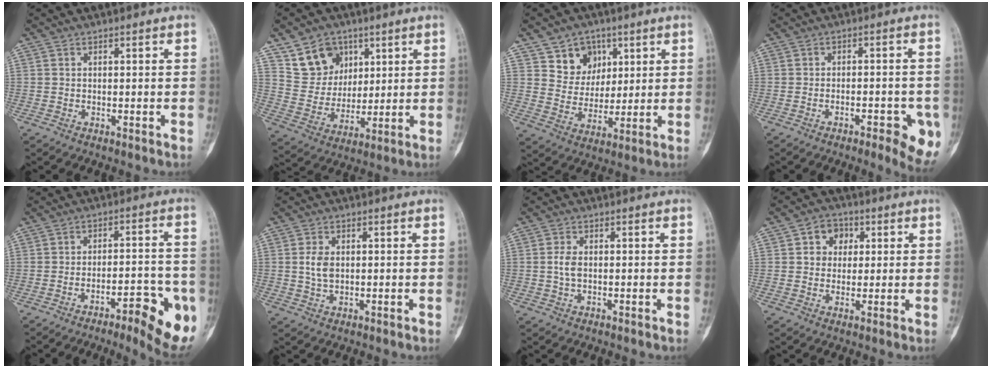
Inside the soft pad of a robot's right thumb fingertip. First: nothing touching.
{"total": 11.3, "force": [6.3, 8.7, 3.5], "torque": [-0.028, -0.035, 0.128]}
{"total": 9.2, "force": [4.7, 7.5, 2.3], "torque": [0.003, -0.025, 0.088]}
{"total": 8.4, "force": [-3.9, 2.7, 6.9], "torque": [-0.076, 0.014, -0.044]}
{"total": 13.2, "force": [-6.0, 3.6, 11.2], "torque": [-0.138, 0.025, -0.075]}
{"total": 3.8, "force": [0.4, 2.5, 2.8], "torque": [-0.052, 0.001, 0.009]}
{"total": 2.7, "force": [0.0, 1.6, 2.1], "torque": [-0.045, 0.003, -0.002]}
{"total": 6.2, "force": [1.6, 5.2, 3.0], "torque": [-0.012, 0.001, 0.021]}